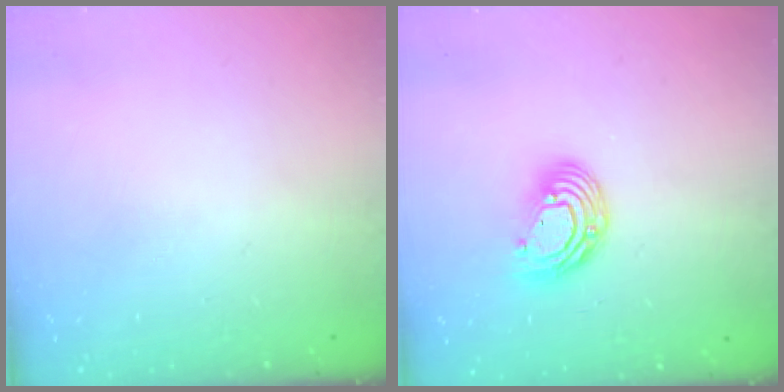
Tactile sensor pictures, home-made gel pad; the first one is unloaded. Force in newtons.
{"total": 9.8, "press": 9.8, "slide": 0.9}